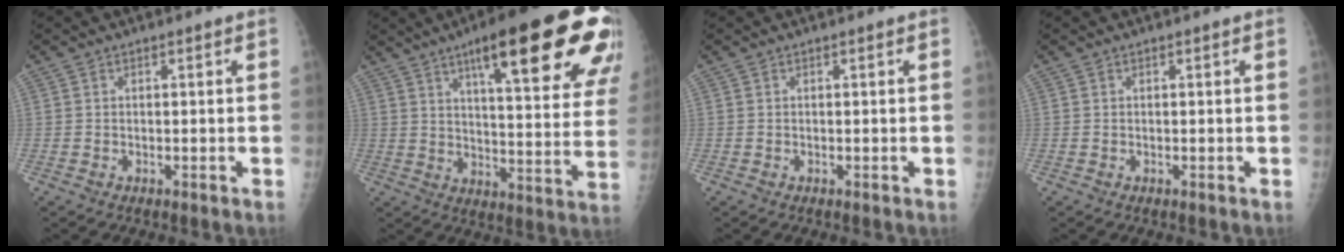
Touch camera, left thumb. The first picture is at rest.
{"total": 27.3, "force": [14.7, 6.3, 22.2], "torque": [-0.258, -0.035, 0.204]}
{"total": 0.0}
{"total": 0.0}